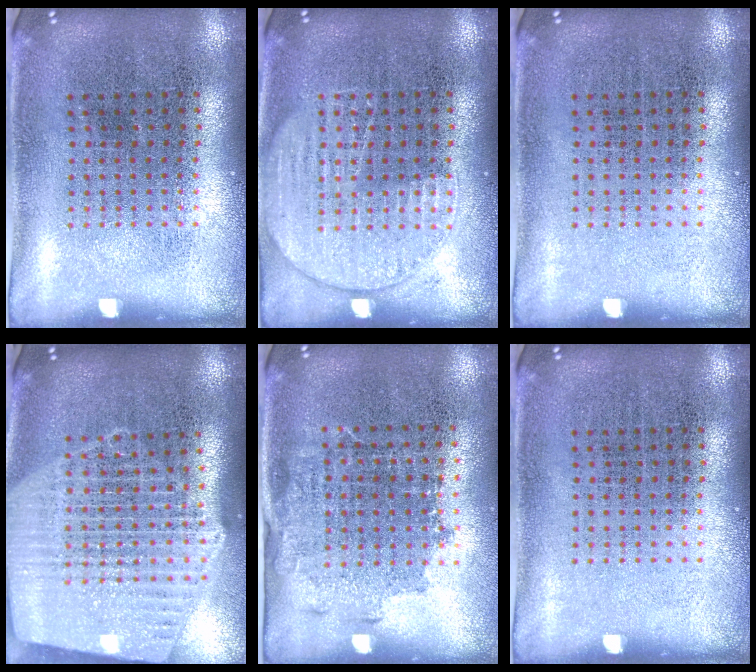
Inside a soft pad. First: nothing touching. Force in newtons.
{"total": 2.0, "press": 1.9, "slide": 0.3}
{"total": 0.0}
{"total": 2.6, "press": 2.2, "slide": 1.3}
{"total": 1.4, "press": 1.2, "slide": 0.7}
{"total": 0.0}